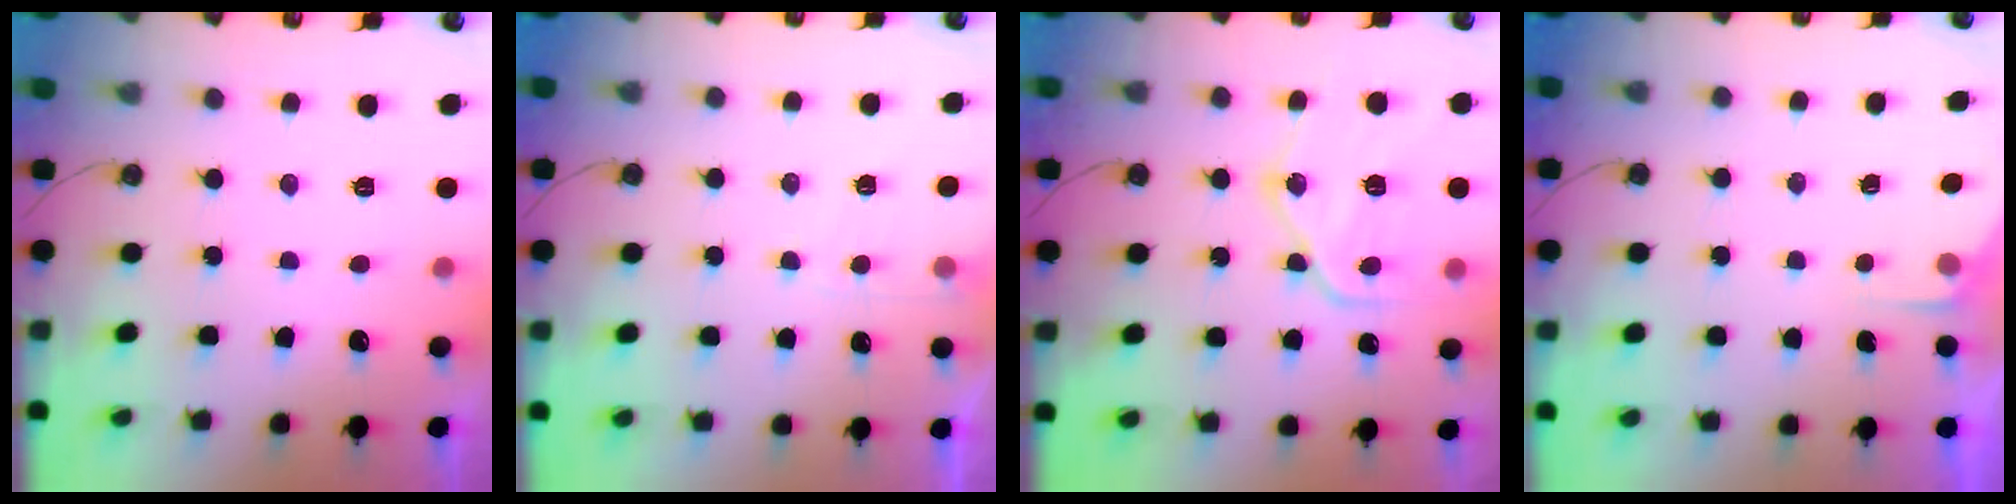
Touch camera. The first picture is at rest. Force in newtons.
{"total": 4.8, "press": 4.8, "slide": 0.6}
{"total": 18.6, "press": 18.6, "slide": 1.8}
{"total": 2.4, "press": 2.4, "slide": 0.4}